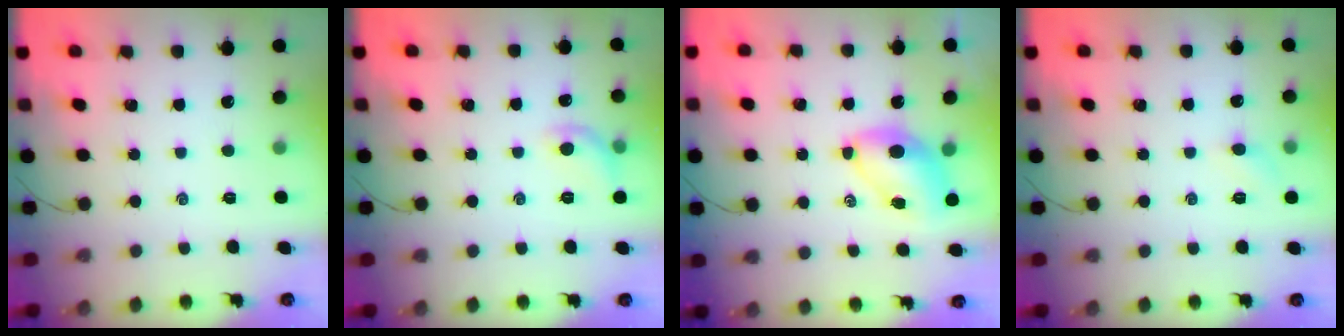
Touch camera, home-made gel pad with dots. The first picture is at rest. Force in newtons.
{"total": 7.0, "press": 6.9, "slide": 1.3}
{"total": 7.2, "press": 7.1, "slide": 1.0}
{"total": 4.2, "press": 4.1, "slide": 1.2}